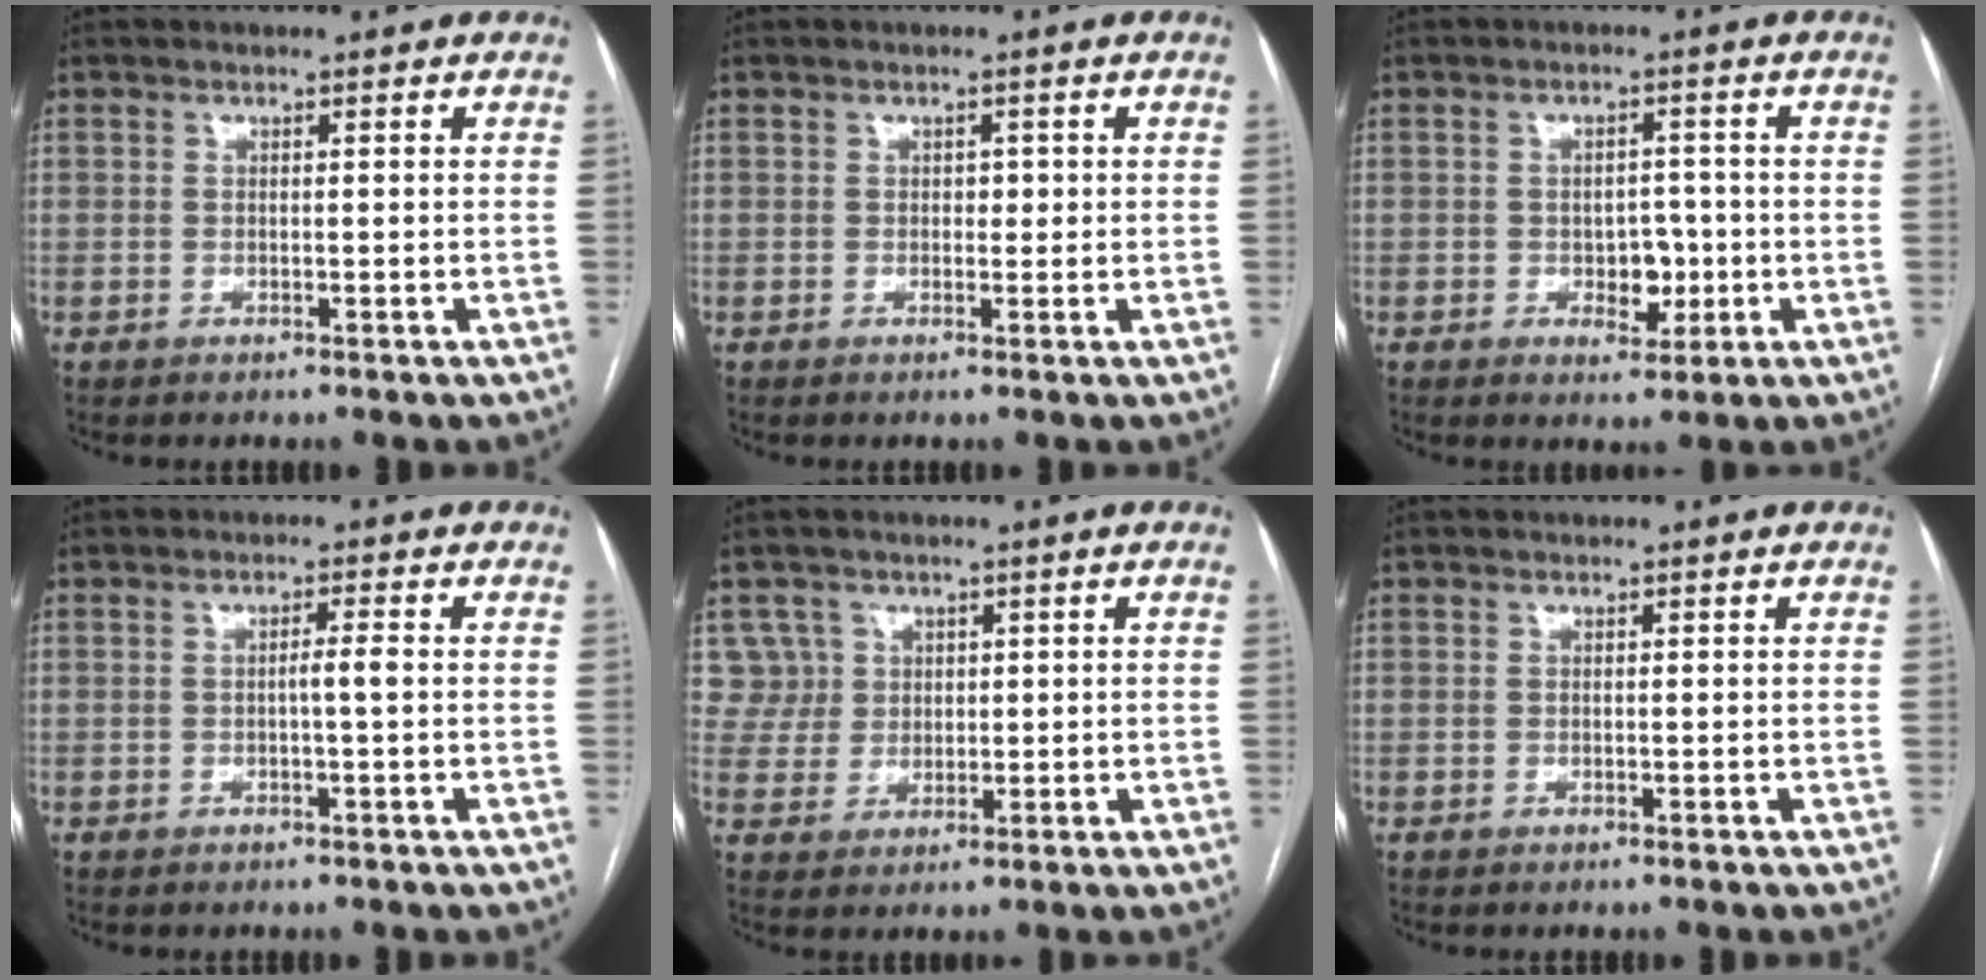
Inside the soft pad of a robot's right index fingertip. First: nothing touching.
{"total": 1.3, "force": [0.2, 0.9, 0.9], "torque": [-0.009, 0.003, 0.000]}
{"total": 4.3, "force": [-0.9, 2.7, 3.2], "torque": [-0.039, 0.006, -0.004]}
{"total": 1.8, "force": [-0.2, -0.1, 1.8], "torque": [-0.028, 0.002, -0.003]}
{"total": 5.5, "force": [2.3, 5.0, -0.5], "torque": [0.023, 0.017, 0.051]}
{"total": 0.0}